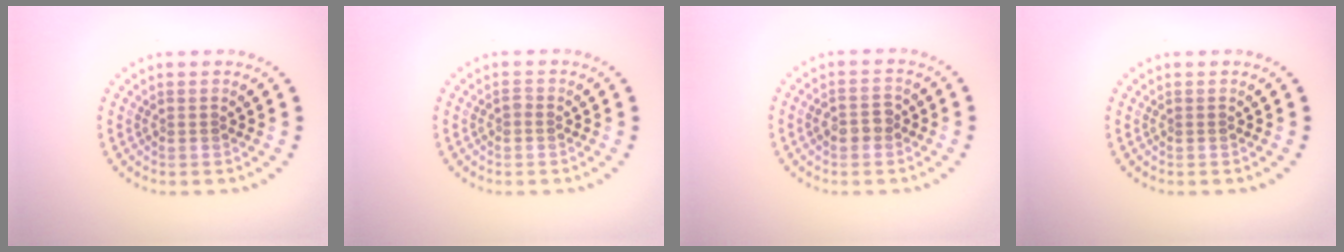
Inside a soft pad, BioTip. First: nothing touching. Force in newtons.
{"total": 0.5, "press": 0.5, "slide": 0.2}
{"total": 2.1, "press": 2.0, "slide": 0.3}
{"total": 0.0}